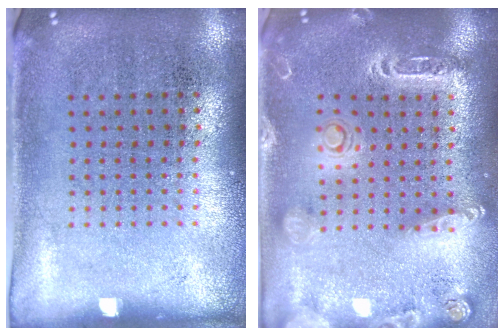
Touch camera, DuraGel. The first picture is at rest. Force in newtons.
{"total": 2.0, "press": 1.9, "slide": 0.5}